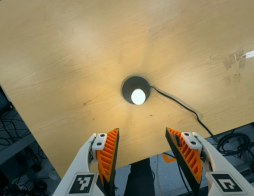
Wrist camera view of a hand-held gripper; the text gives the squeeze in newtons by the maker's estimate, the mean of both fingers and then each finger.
{"total": 0.0}